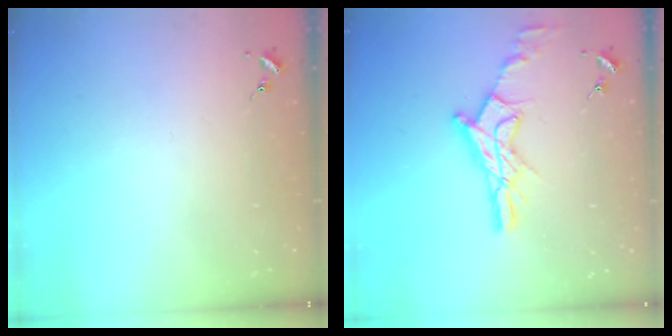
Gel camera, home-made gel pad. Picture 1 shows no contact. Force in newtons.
{"total": 14.2, "press": 14.2, "slide": 1.1}